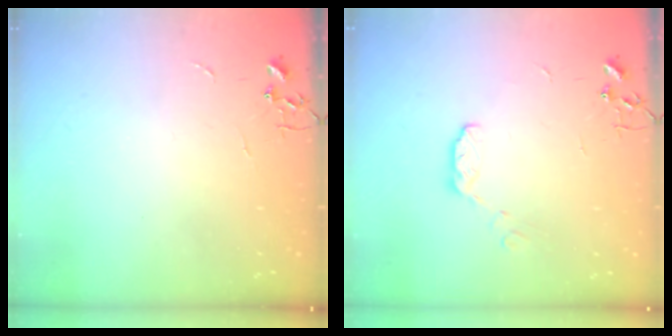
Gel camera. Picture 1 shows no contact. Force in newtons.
{"total": 5.8, "press": 5.8, "slide": 0.1}